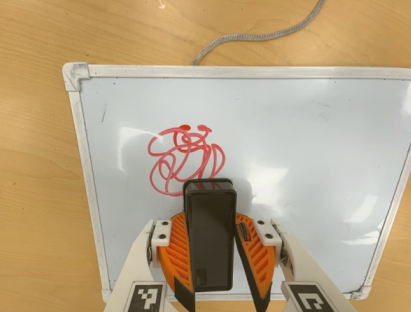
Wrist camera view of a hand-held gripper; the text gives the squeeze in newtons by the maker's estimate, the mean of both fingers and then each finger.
{"total": 11.4, "left": 12.7, "right": 10.2}